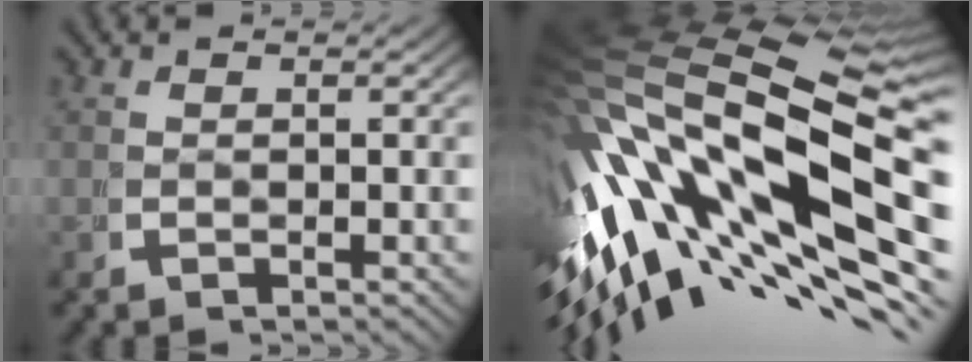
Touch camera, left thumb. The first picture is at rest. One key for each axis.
{"total": 23.2, "fx": 1.4, "fy": 12.8, "fz": 19.3, "tx": -0.379, "ty": -0.034, "tz": 0.053}